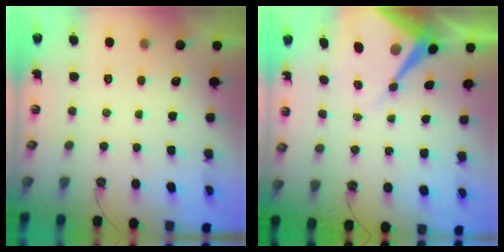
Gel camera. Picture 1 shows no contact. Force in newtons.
{"total": 11.5, "press": 11.4, "slide": 1.0}